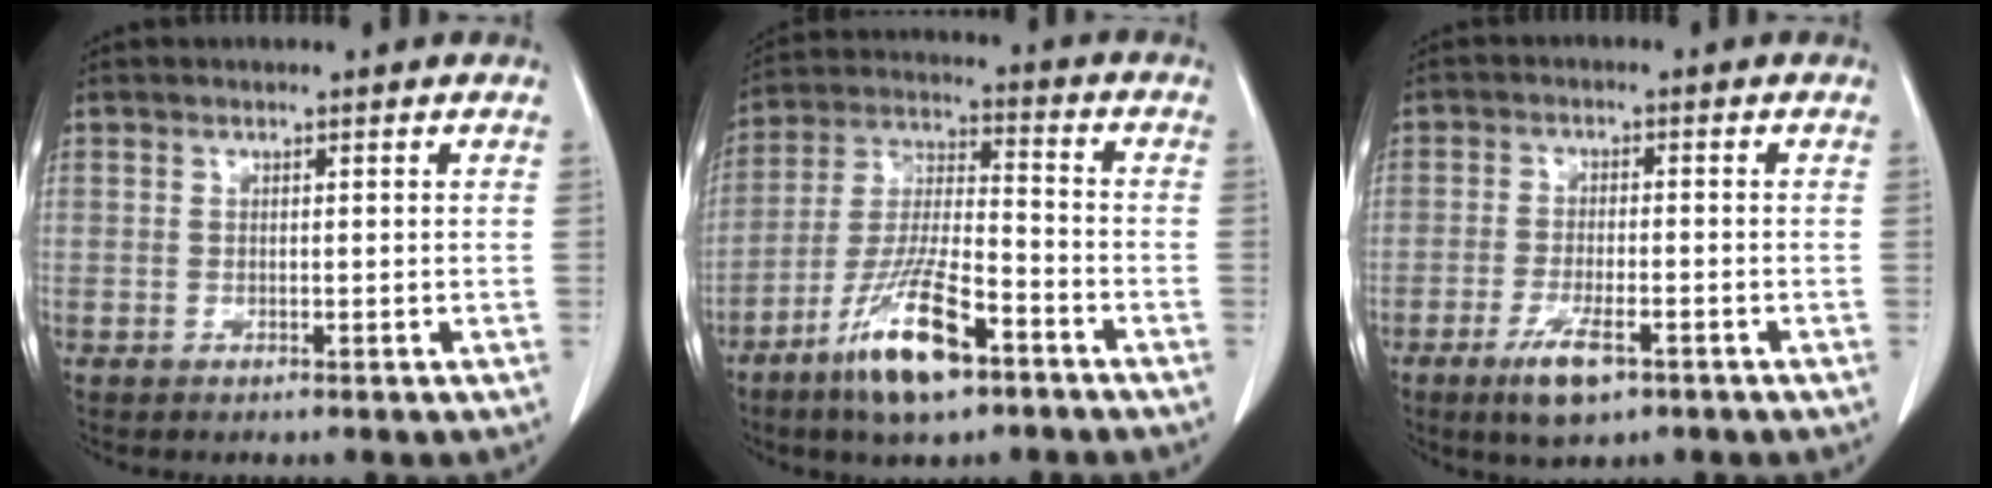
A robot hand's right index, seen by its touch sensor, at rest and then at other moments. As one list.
[{"total": 13.4, "force": [-7.8, 2.9, 10.5], "torque": [-0.207, -0.016, -0.140]}, {"total": 6.0, "force": [-3.4, 1.5, 4.7], "torque": [-0.084, -0.009, -0.052]}]